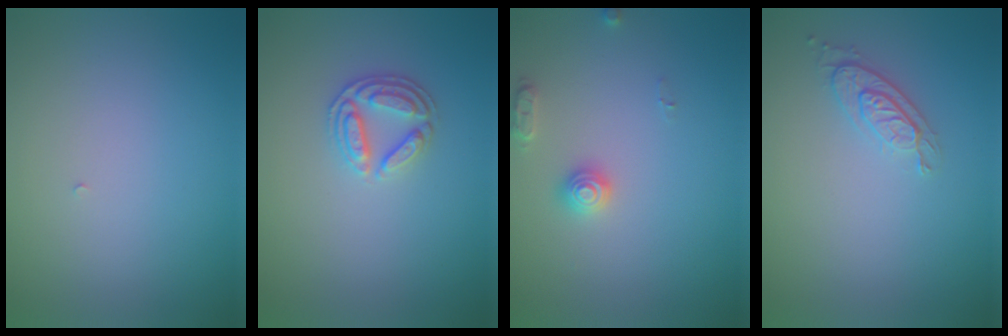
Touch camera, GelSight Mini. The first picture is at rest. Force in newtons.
{"total": 2.7, "press": 2.6, "slide": 0.9}
{"total": 2.0, "press": 2.0, "slide": 0.3}
{"total": 2.0, "press": 1.8, "slide": 0.9}